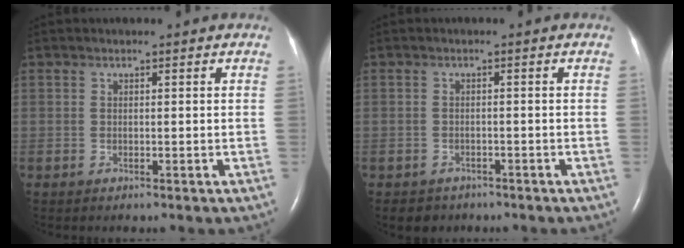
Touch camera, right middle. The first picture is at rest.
{"total": 3.0, "force": [-2.2, 2.0, -0.1], "torque": [-0.011, 0.006, -0.031]}